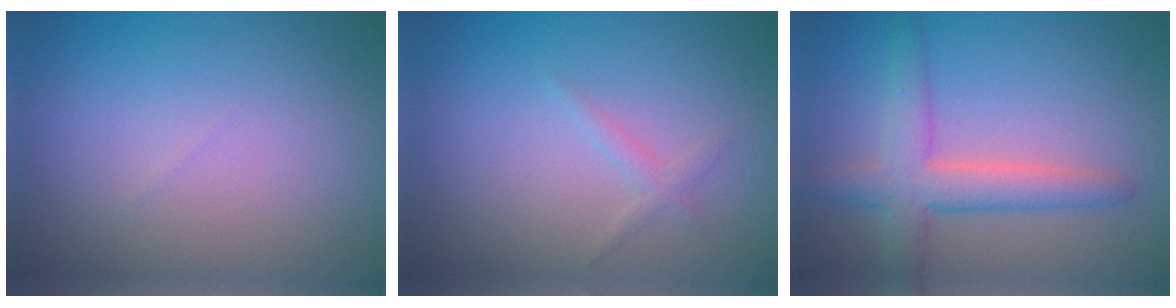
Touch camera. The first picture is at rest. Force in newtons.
{"total": 1.0, "press": 1.0, "slide": 0.0}
{"total": 4.7, "press": 4.7, "slide": 0.1}